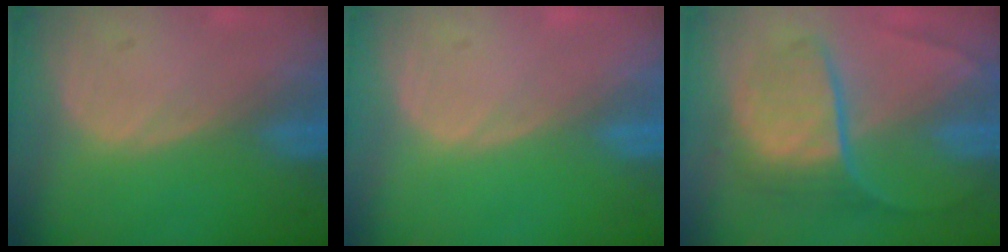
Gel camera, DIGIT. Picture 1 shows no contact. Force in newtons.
{"total": 0.0}
{"total": 8.9, "press": 7.6, "slide": 4.5}